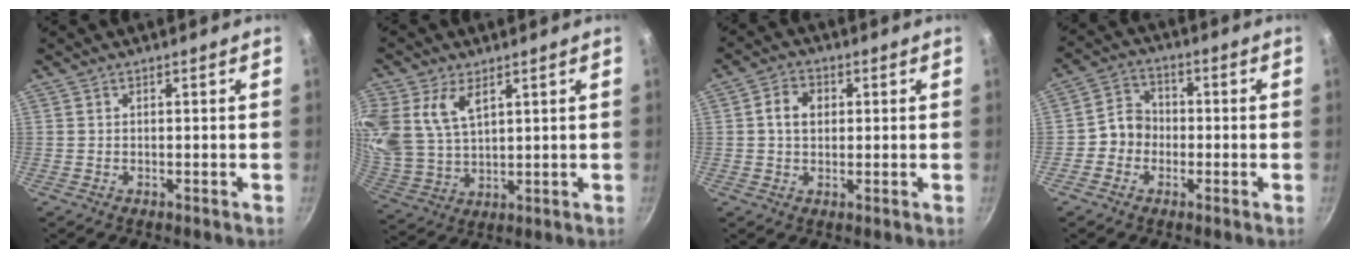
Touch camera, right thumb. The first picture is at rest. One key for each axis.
{"total": 13.7, "fx": 6.0, "fy": 8.4, "fz": 9.0, "tx": -0.194, "ty": -0.015, "tz": 0.132}
{"total": 5.3, "fx": 0.9, "fy": 4.1, "fz": 3.3, "tx": -0.042, "ty": 0.008, "tz": 0.008}
{"total": 6.1, "fx": -1.4, "fy": 5.5, "fz": 2.4, "tx": -0.004, "ty": 0.022, "tz": -0.039}